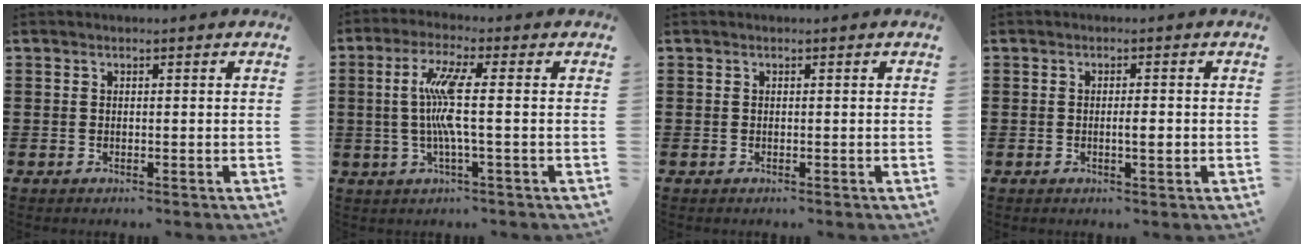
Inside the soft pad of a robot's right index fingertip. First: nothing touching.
{"total": 7.6, "force": [0.2, 0.2, 7.6], "torque": [-0.169, -0.015, -0.012]}
{"total": 0.0}
{"total": 2.2, "force": [-0.4, 0.4, 2.1], "torque": [-0.036, -0.002, -0.007]}